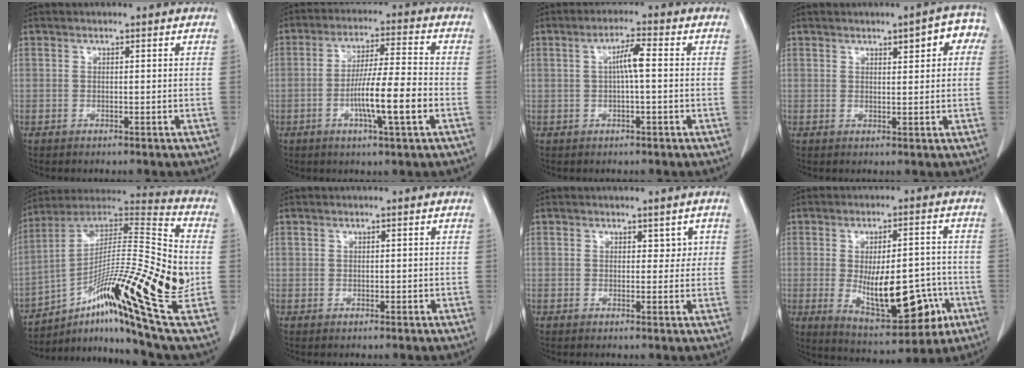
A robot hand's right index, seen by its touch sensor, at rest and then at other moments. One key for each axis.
{"total": 10.0, "fx": -3.0, "fy": 0.1, "fz": 9.6, "tx": -0.170, "ty": -0.003, "tz": -0.056}
{"total": 3.8, "fx": 0.3, "fy": 0.2, "fz": 3.8, "tx": -0.067, "ty": 0.009, "tz": 0.002}
{"total": 5.4, "fx": 2.3, "fy": 1.6, "fz": 4.6, "tx": -0.048, "ty": 0.015, "tz": 0.022}
{"total": 27.8, "fx": -6.4, "fy": 2.3, "fz": 26.9, "tx": -0.436, "ty": -0.012, "tz": -0.113}
{"total": 0.6, "fx": 0.2, "fy": 0.5, "fz": 0.3, "tx": -0.003, "ty": 0.001, "tz": 0.003}
{"total": 2.3, "fx": 1.1, "fy": 1.5, "fz": 1.3, "tx": -0.004, "ty": -0.002, "tz": 0.013}
{"total": 14.7, "fx": -3.4, "fy": 5.8, "fz": 13.1, "tx": -0.197, "ty": 0.000, "tz": -0.034}